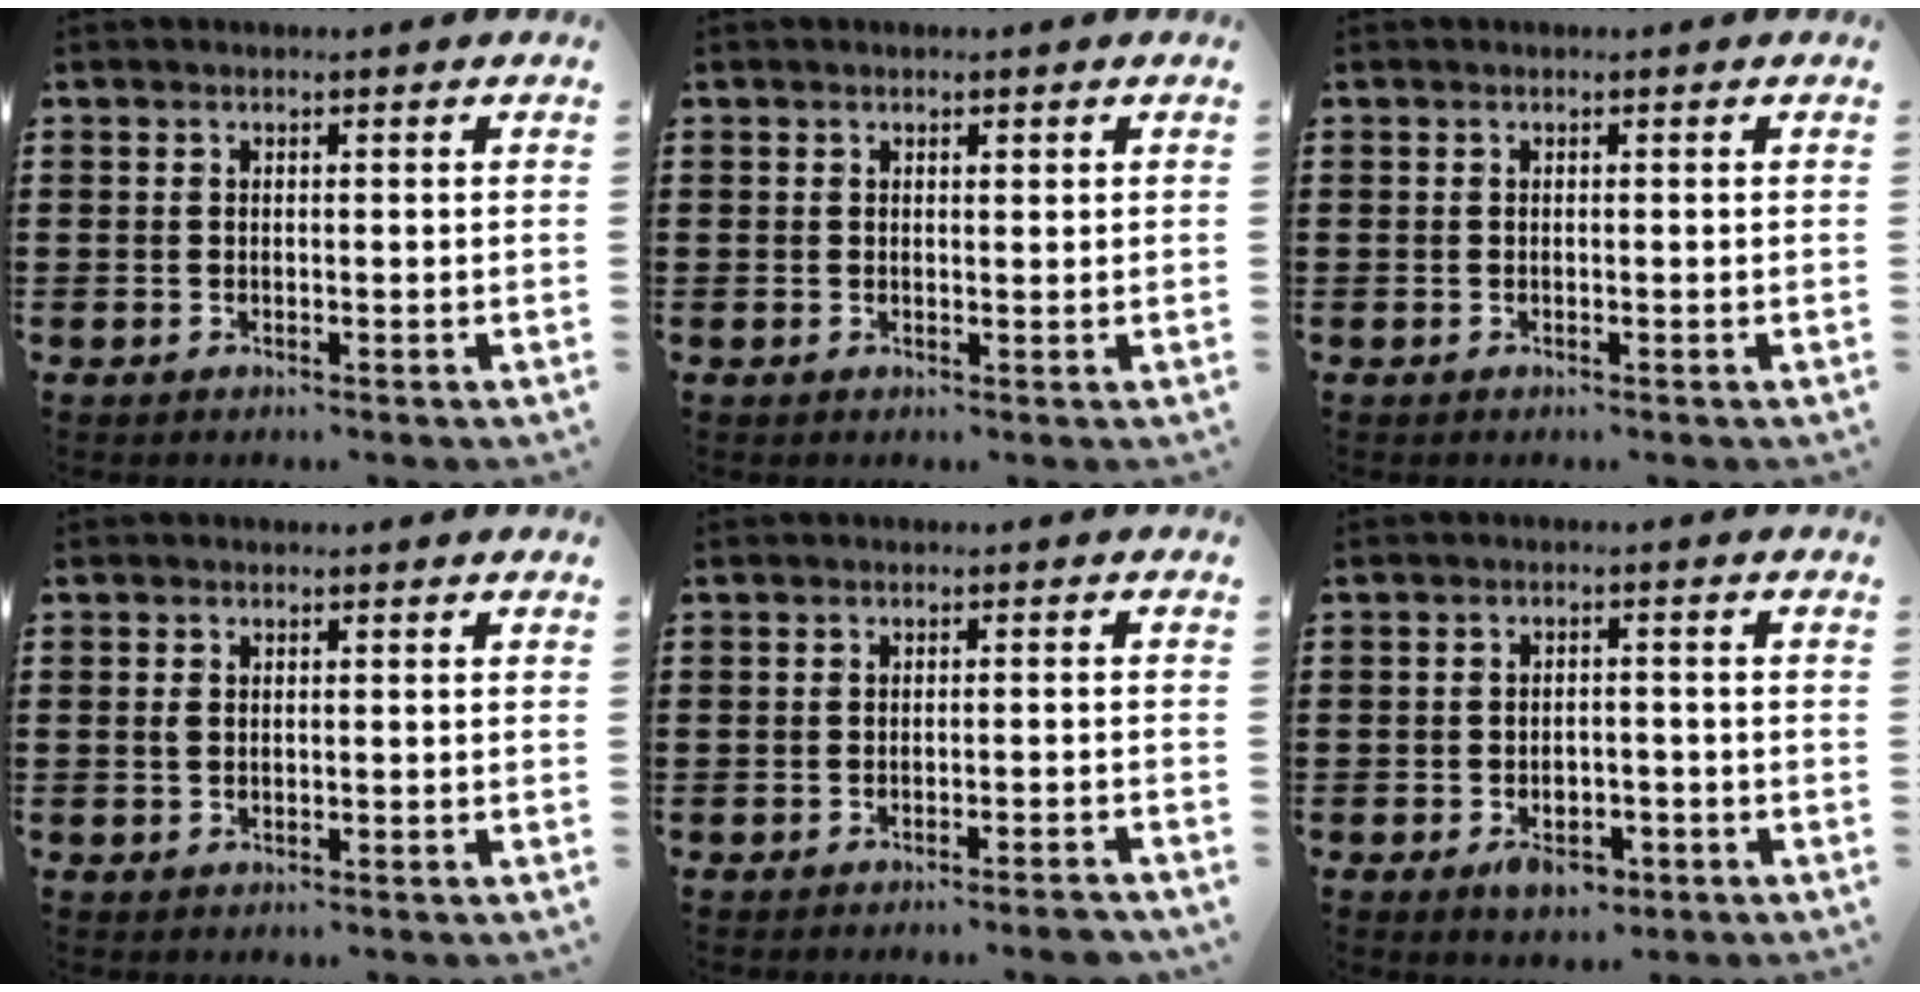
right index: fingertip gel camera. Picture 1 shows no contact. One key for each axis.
{"total": 0.7, "fx": 0.4, "fy": 0.4, "fz": 0.4, "tx": -0.008, "ty": 0.003, "tz": 0.008}
{"total": 0.0}
{"total": 1.1, "fx": 0.1, "fy": 0.6, "fz": 0.9, "tx": -0.027, "ty": 0.000, "tz": -0.002}
{"total": 2.0, "fx": -1.7, "fy": -0.3, "fz": 1.0, "tx": -0.019, "ty": -0.002, "tz": -0.033}
{"total": 3.5, "fx": -2.3, "fy": 2.0, "fz": 1.8, "tx": -0.029, "ty": 0.006, "tz": -0.041}